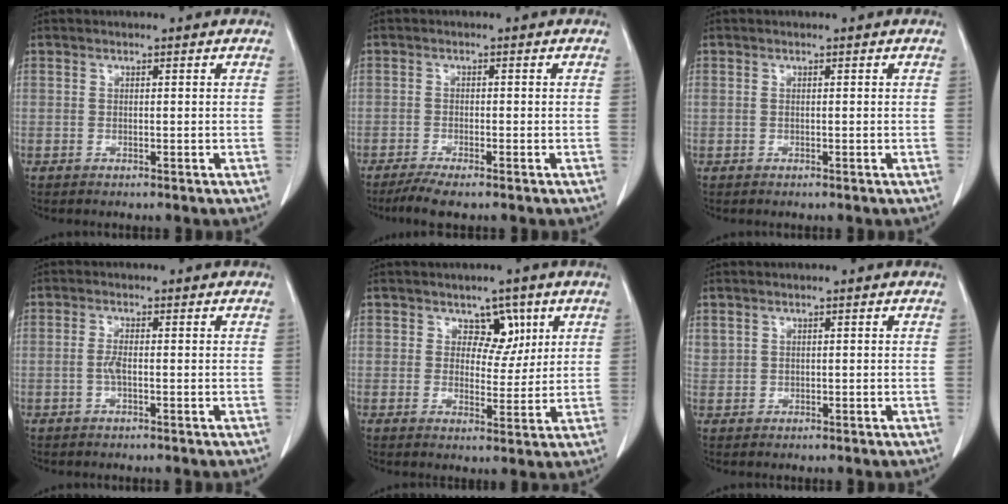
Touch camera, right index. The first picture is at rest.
{"total": 3.9, "force": [-3.0, 0.2, 2.5], "torque": [-0.047, -0.009, -0.053]}
{"total": 0.0}
{"total": 1.7, "force": [-0.3, 0.3, 1.6], "torque": [-0.032, 0.002, -0.007]}
{"total": 4.5, "force": [2.2, 3.2, 2.4], "torque": [-0.019, 0.001, 0.034]}
{"total": 1.3, "force": [0.8, 0.9, 0.2], "torque": [0.004, 0.010, 0.017]}